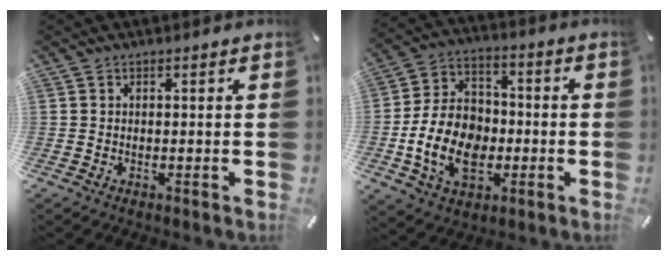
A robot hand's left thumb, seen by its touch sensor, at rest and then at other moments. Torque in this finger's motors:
{"motor_torque": [0.37, 0.80, 0.68, 0.69, 0.15]}